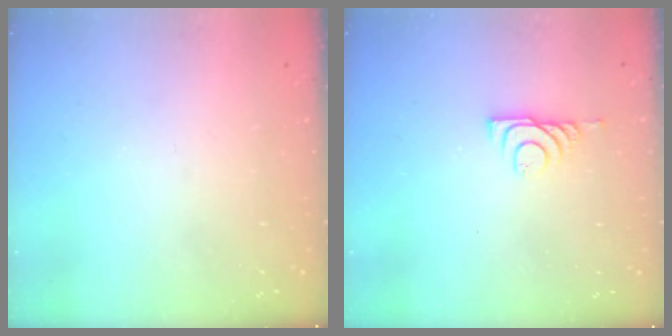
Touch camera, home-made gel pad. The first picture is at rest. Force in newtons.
{"total": 5.8, "press": 5.7, "slide": 0.8}